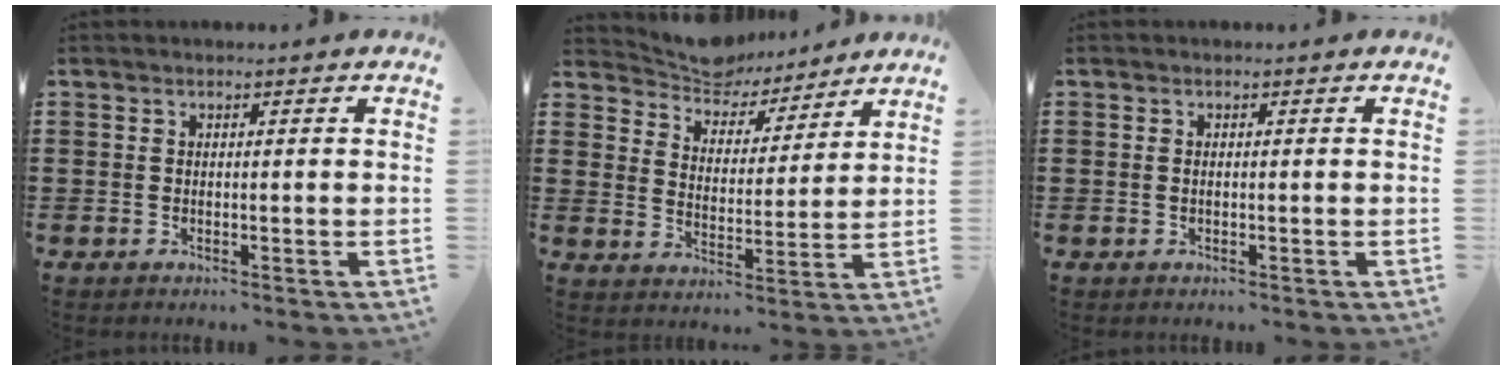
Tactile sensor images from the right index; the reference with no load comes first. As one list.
[{"total": 5.6, "force": [5.2, 2.0, 0.4], "torque": [-0.039, -0.035, 0.092]}, {"total": 0.7, "force": [0.0, 0.3, 0.6], "torque": [-0.015, 0.000, 0.000]}]